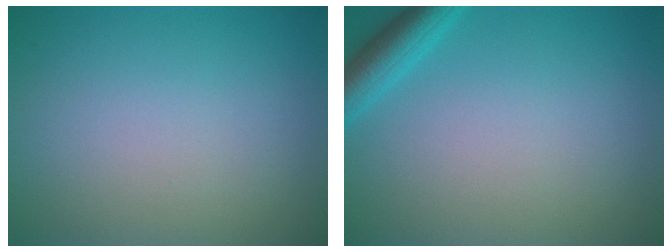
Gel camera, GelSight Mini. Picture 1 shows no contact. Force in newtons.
{"total": 2.9, "press": 2.9, "slide": 0.2}